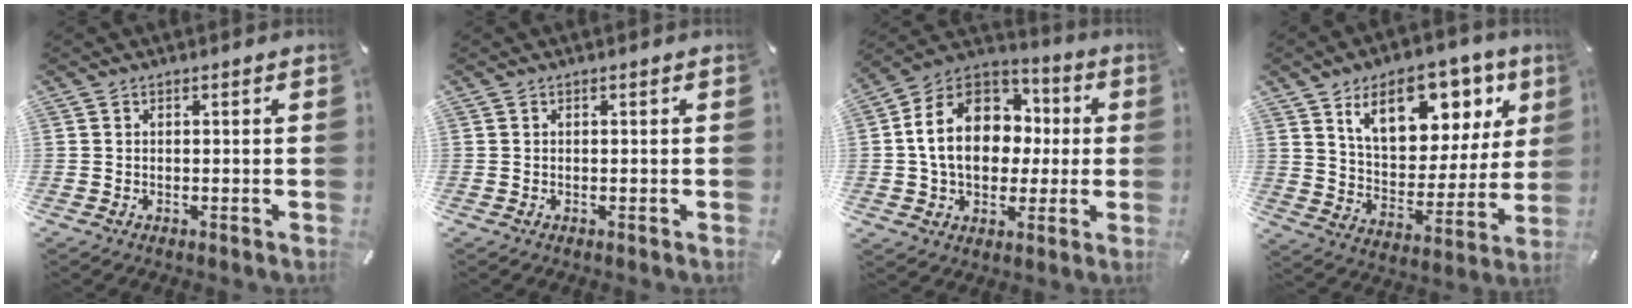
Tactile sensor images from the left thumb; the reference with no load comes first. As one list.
[{"total": 0.0}, {"total": 18.2, "force": [1.3, 14.3, 11.1], "torque": [-0.223, 0.007, 0.023]}, {"total": 17.0, "force": [10.0, 10.1, 9.3], "torque": [-0.147, -0.047, 0.174]}]